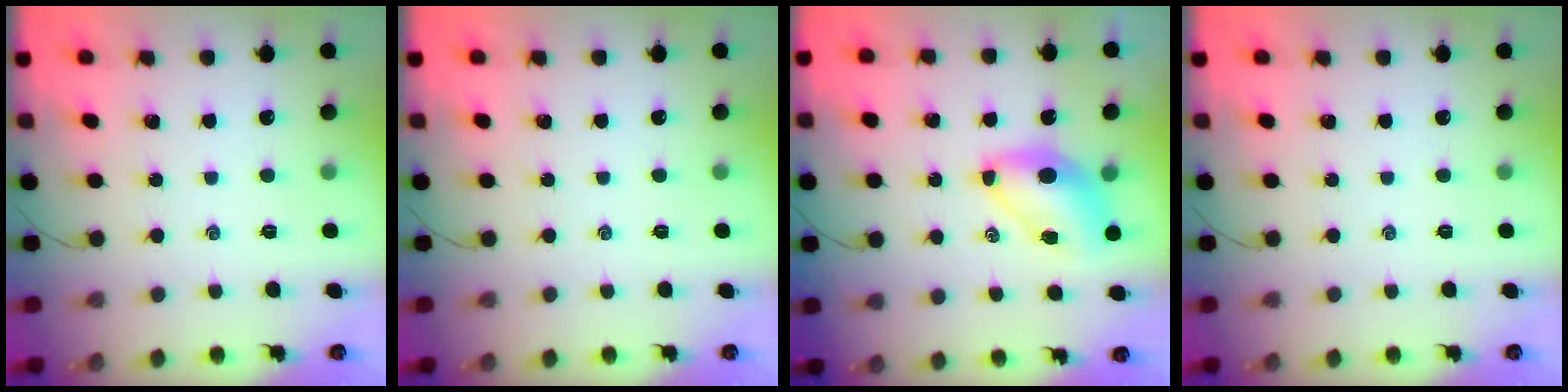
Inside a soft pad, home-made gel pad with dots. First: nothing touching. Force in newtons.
{"total": 0.0}
{"total": 7.8, "press": 7.6, "slide": 1.8}
{"total": 0.0}